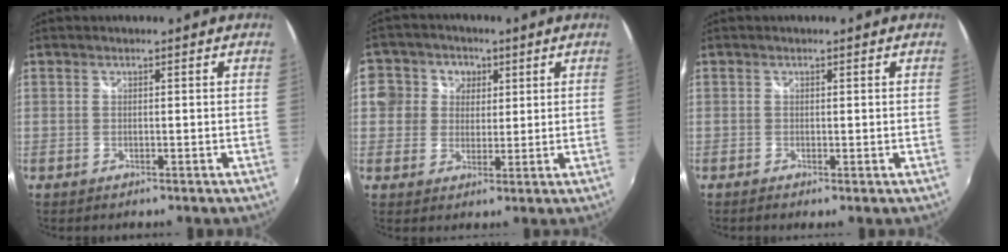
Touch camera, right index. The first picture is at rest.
{"total": 7.0, "force": [1.5, 6.6, 1.6], "torque": [-0.024, 0.018, 0.016]}
{"total": 0.0}